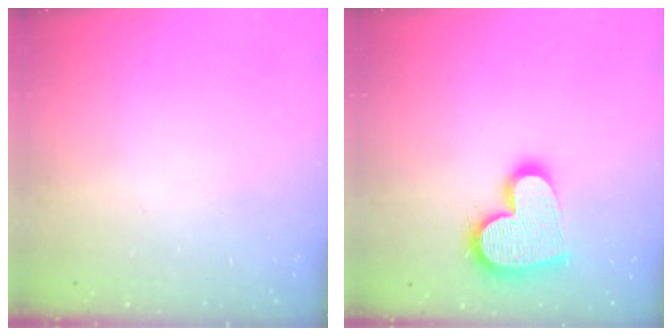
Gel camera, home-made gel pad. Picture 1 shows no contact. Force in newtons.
{"total": 16.2, "press": 16.2, "slide": 1.2}